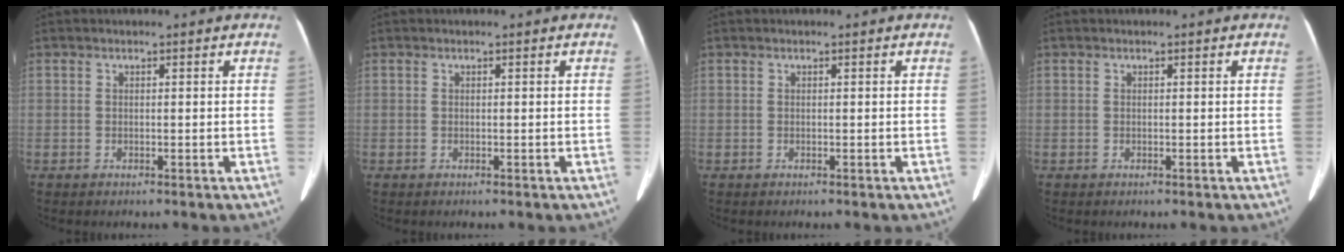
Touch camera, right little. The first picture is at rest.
{"total": 0.0}
{"total": 0.0}
{"total": 0.0}